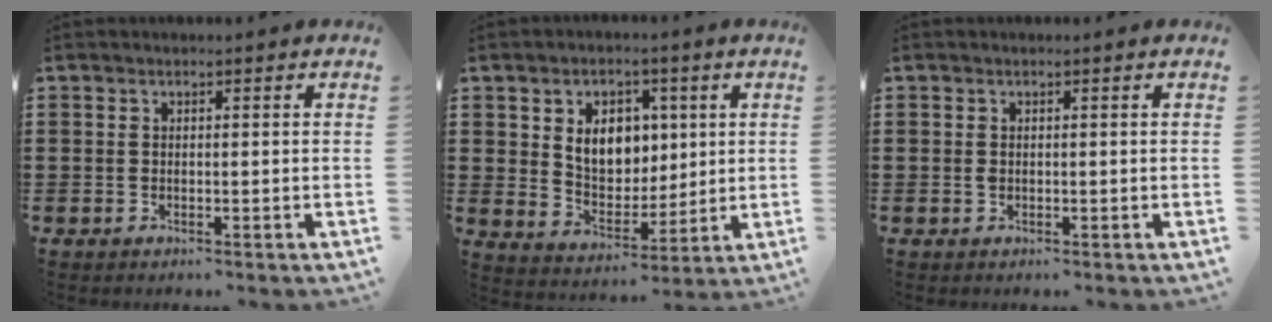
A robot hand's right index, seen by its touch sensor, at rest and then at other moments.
{"total": 7.9, "force": [2.1, 6.0, 4.7], "torque": [-0.091, 0.011, 0.034]}
{"total": 0.7, "force": [0.0, 0.4, 0.6], "torque": [-0.012, 0.001, -0.001]}